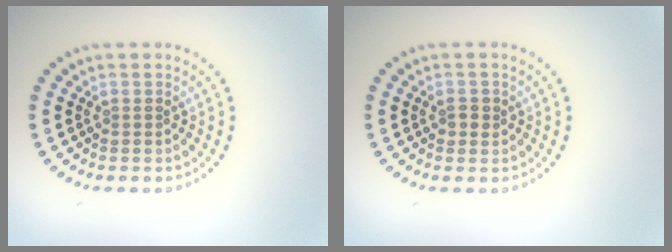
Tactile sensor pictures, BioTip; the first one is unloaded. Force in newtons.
{"total": 1.2, "press": 1.2, "slide": 0.1}